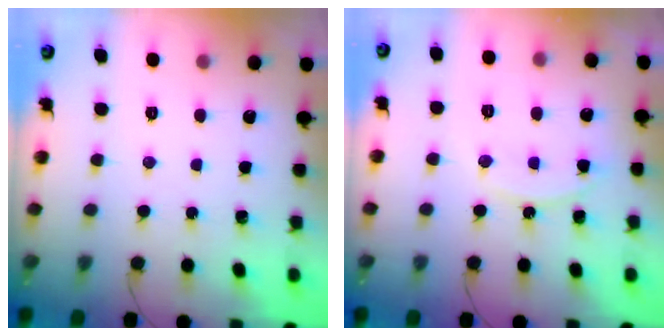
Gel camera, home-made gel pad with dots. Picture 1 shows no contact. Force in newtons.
{"total": 11.7, "press": 11.7, "slide": 0.8}